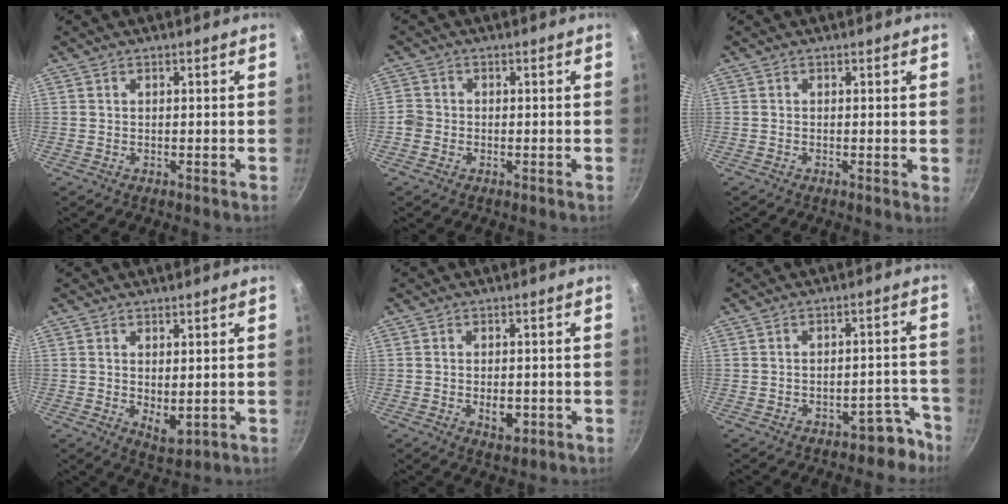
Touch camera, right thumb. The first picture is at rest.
{"total": 2.8, "force": [-1.1, 2.4, 1.0], "torque": [-0.013, 0.017, -0.027]}
{"total": 1.0, "force": [0.0, 0.1, 1.0], "torque": [-0.013, -0.003, -0.005]}
{"total": 4.4, "force": [0.6, 2.2, 3.8], "torque": [-0.055, -0.020, 0.015]}
{"total": 4.1, "force": [-0.9, 2.3, 3.3], "torque": [-0.040, 0.001, -0.009]}
{"total": 5.4, "force": [-4.0, 2.9, 2.2], "torque": [0.013, 0.063, -0.033]}